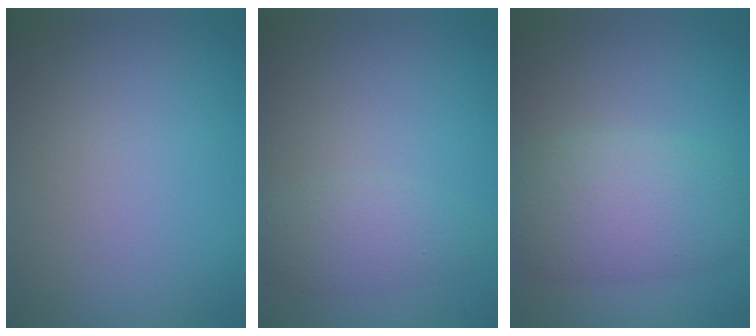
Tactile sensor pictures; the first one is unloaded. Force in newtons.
{"total": 2.5, "press": 2.5, "slide": 0.2}
{"total": 6.2, "press": 6.2, "slide": 0.0}